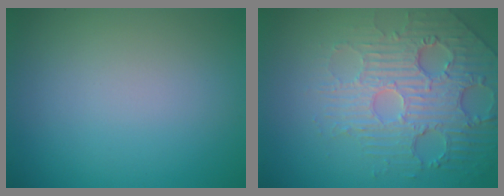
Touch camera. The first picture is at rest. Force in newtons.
{"total": 5.6, "press": 4.7, "slide": 3.0}